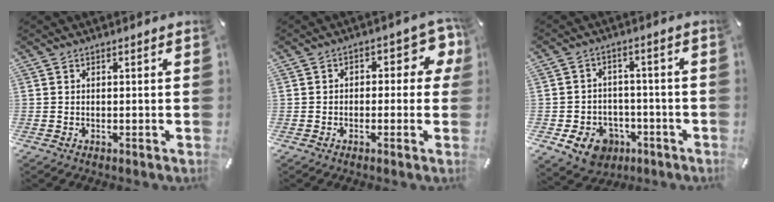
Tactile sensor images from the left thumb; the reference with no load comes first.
{"total": 6.7, "force": [0.5, 4.1, 5.3], "torque": [-0.068, 0.004, 0.003]}
{"total": 9.0, "force": [-4.4, 7.0, 3.7], "torque": [-0.071, 0.031, -0.077]}